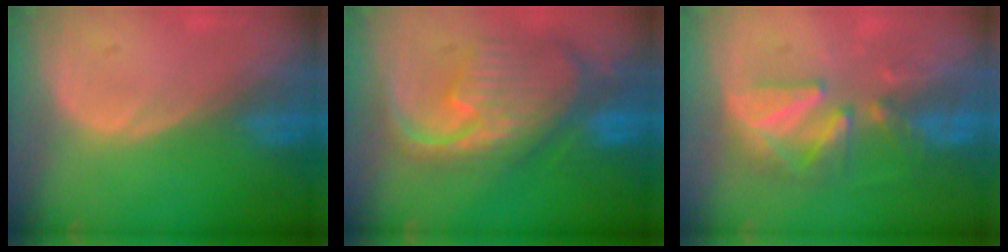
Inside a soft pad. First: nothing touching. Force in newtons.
{"total": 12.2, "press": 10.5, "slide": 6.2}
{"total": 7.8, "press": 7.6, "slide": 1.4}